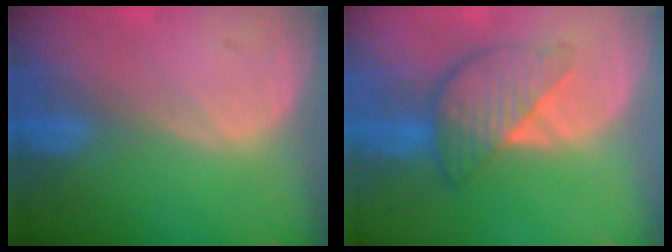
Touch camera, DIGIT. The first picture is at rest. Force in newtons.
{"total": 6.2, "press": 6.2, "slide": 0.4}